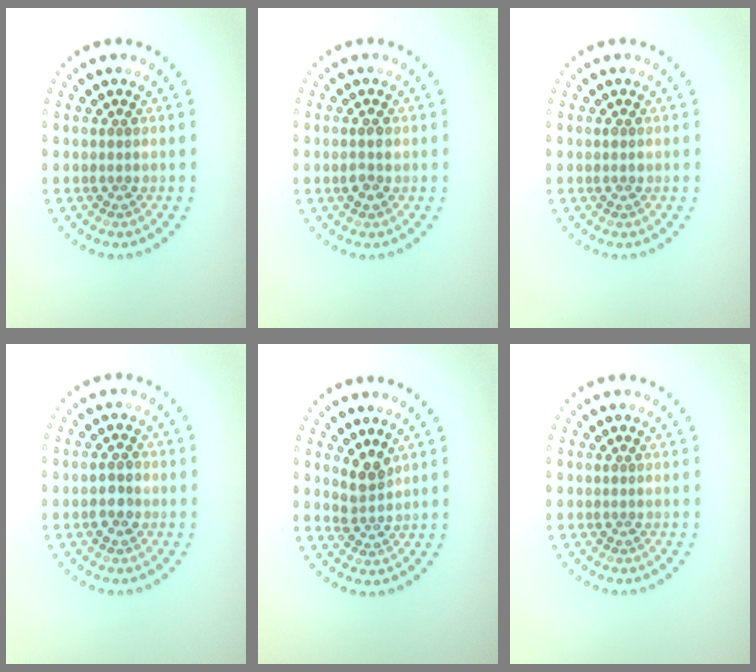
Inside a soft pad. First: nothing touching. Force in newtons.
{"total": 1.5, "press": 1.5, "slide": 0.1}
{"total": 0.7, "press": 0.7, "slide": 0.1}
{"total": 1.7, "press": 1.7, "slide": 0.3}
{"total": 2.3, "press": 1.8, "slide": 1.4}
{"total": 0.0}